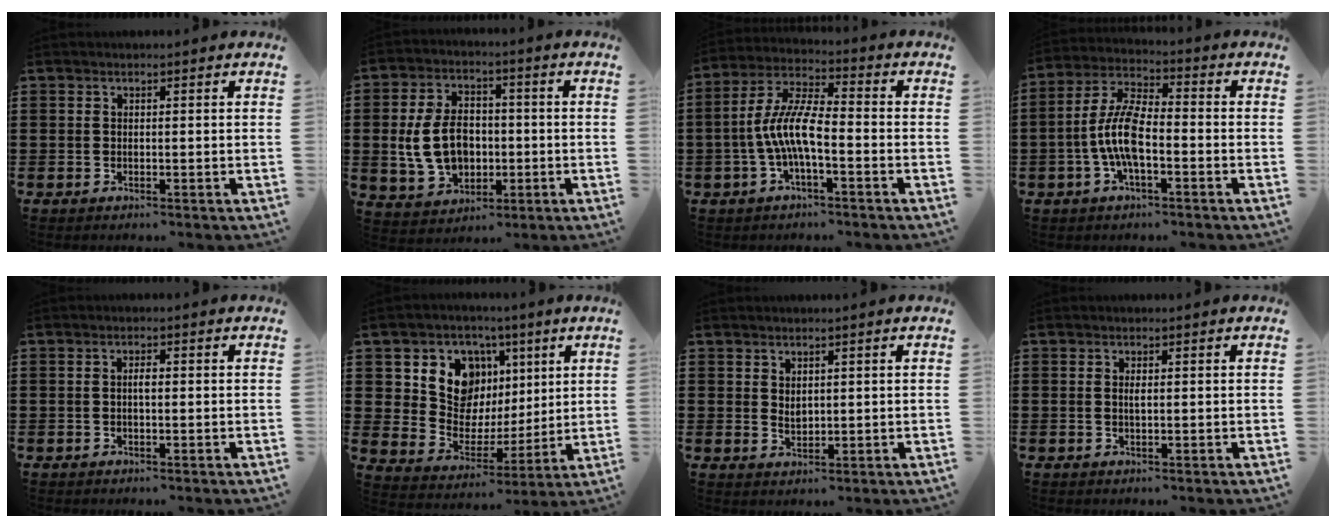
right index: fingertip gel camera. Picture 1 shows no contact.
{"total": 9.3, "force": [-0.5, 6.7, 6.5], "torque": [-0.144, 0.011, -0.011]}
{"total": 8.2, "force": [-2.3, 2.2, 7.5], "torque": [-0.177, -0.012, -0.052]}
{"total": 8.2, "force": [-2.1, 3.0, 7.4], "torque": [-0.181, -0.012, -0.048]}
{"total": 1.2, "force": [0.0, 0.4, 1.2], "torque": [-0.022, 0.001, 0.000]}
{"total": 10.8, "force": [4.8, 8.8, 4.0], "torque": [-0.104, -0.016, 0.092]}
{"total": 1.6, "force": [1.0, 0.9, 0.7], "torque": [-0.014, 0.005, 0.020]}
{"total": 0.7, "force": [0.2, 0.2, 0.7], "torque": [-0.014, -0.001, 0.004]}